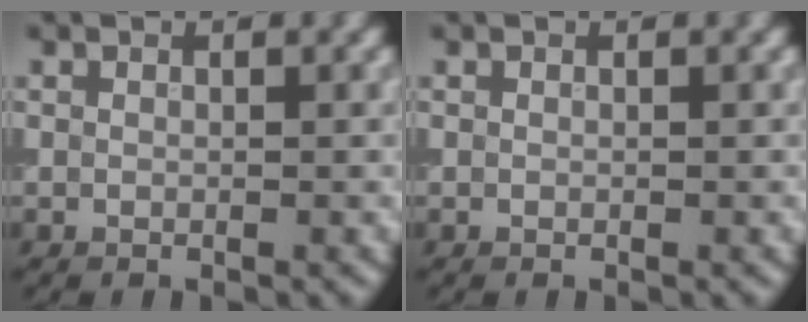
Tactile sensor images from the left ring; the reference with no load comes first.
{"total": 0.0}